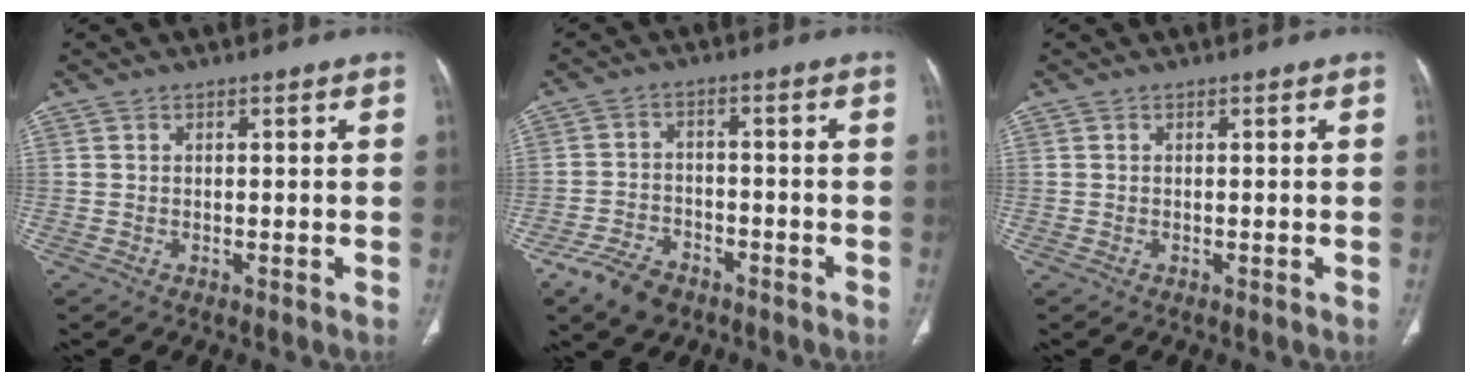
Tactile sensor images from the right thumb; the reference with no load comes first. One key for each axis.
{"total": 7.7, "fx": -5.3, "fy": 4.4, "fz": 3.5, "tx": -0.061, "ty": 0.021, "tz": -0.093}
{"total": 0.0}